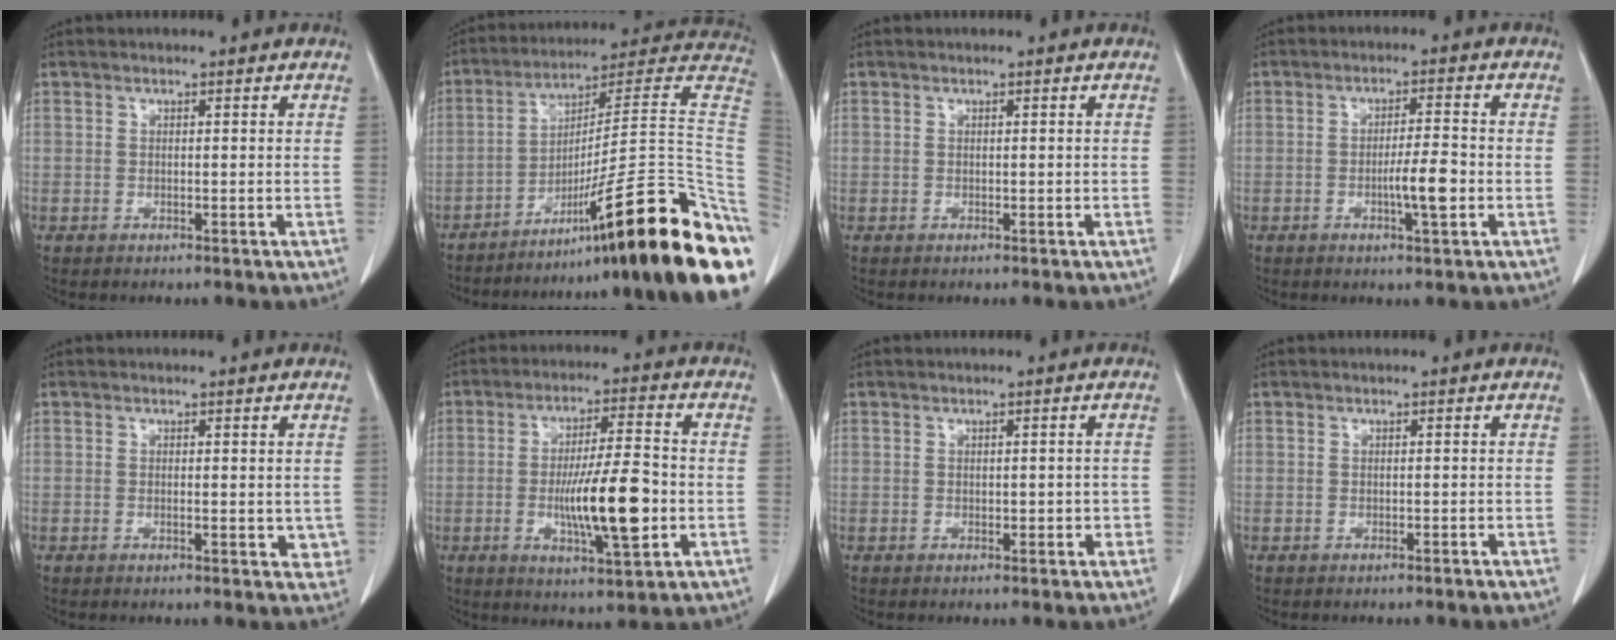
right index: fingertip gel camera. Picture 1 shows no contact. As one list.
[{"total": 30.2, "force": [-16.3, 1.5, 25.4], "torque": [-0.236, 0.028, -0.244]}, {"total": 0.0}, {"total": 5.1, "force": [-1.4, 0.3, 4.8], "torque": [-0.081, -0.003, -0.022]}, {"total": 2.8, "force": [-0.2, 1.3, 2.4], "torque": [-0.017, -0.003, -0.003]}, {"total": 12.1, "force": [-2.5, 1.6, 11.8], "torque": [-0.202, -0.007, -0.039]}, {"total": 1.6, "force": [-0.3, 0.9, 1.3], "torque": [-0.014, 0.007, 0.000]}, {"total": 0.6, "force": [-0.5, 0.0, 0.3], "torque": [-0.007, -0.001, -0.005]}]